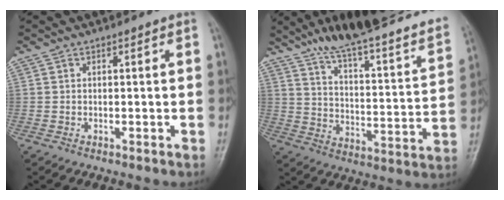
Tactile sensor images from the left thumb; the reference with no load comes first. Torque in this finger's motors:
{"motor_torque": [0.96, -0.94, 1.09, -1.68, 0.08]}